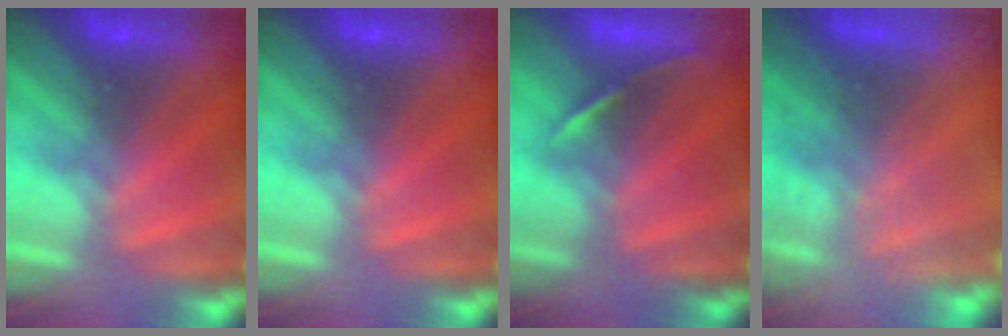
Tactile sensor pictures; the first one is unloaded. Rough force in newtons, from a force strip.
{"total": 0.0}
{"total": 1.7}
{"total": 7.1}